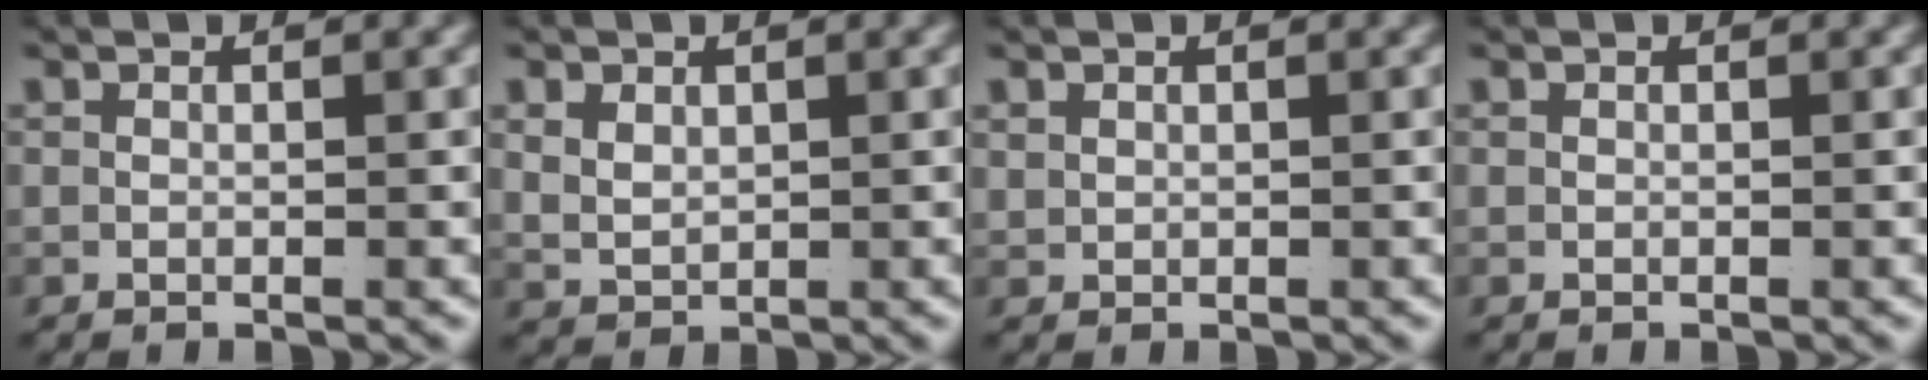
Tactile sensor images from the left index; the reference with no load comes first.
{"total": 2.7, "force": [0.9, 2.2, 1.3], "torque": [-0.040, -0.014, 0.030]}
{"total": 0.7, "force": [0.6, 0.3, 0.3], "torque": [-0.009, -0.003, 0.021]}
{"total": 0.0}